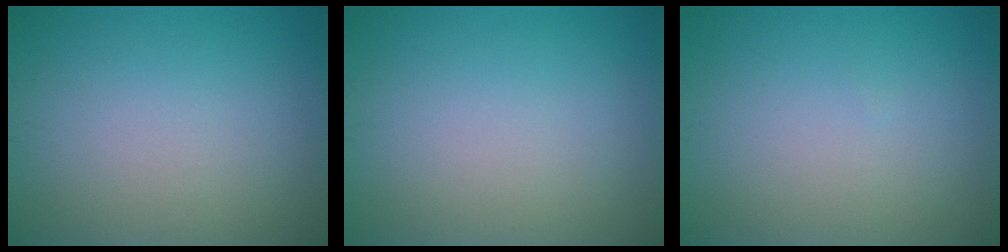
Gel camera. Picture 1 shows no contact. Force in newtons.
{"total": 0.0}
{"total": 0.0}